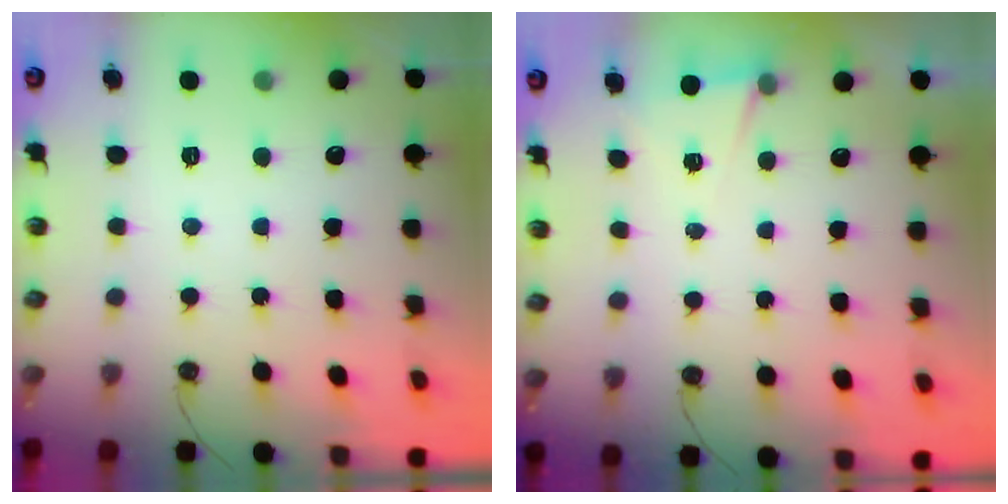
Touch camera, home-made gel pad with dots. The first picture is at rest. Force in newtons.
{"total": 4.7, "press": 1.7, "slide": 4.4}